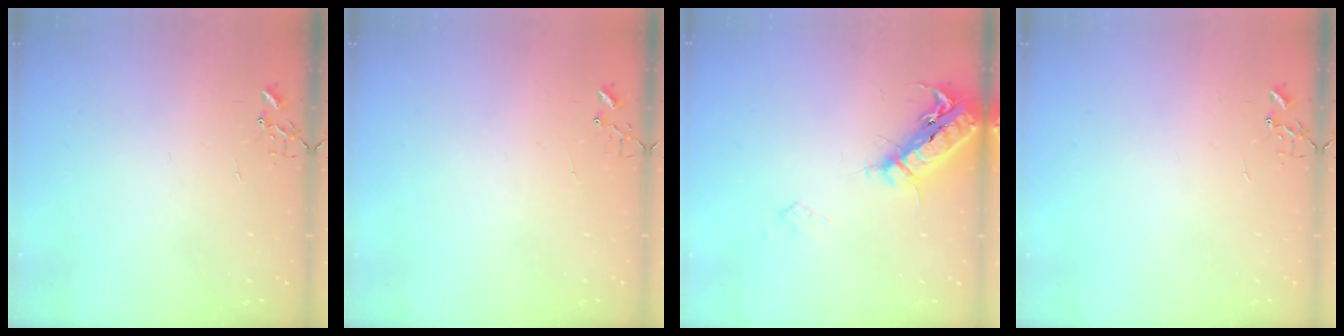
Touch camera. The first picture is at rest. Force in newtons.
{"total": 5.0, "press": 5.0, "slide": 0.4}
{"total": 17.6, "press": 17.3, "slide": 3.5}
{"total": 0.0}